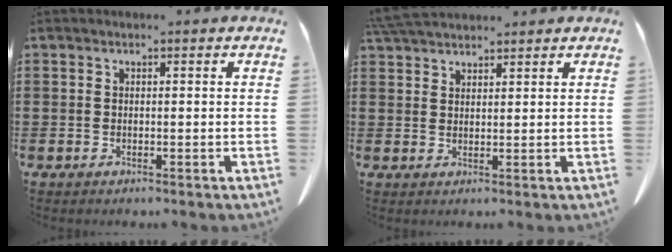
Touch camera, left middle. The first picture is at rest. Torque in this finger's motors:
{"motor_torque": [0.78, 0.36, 0.42, 0.16]}